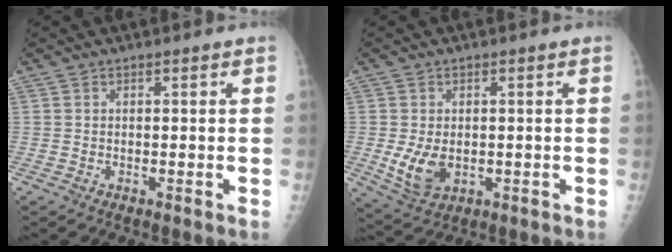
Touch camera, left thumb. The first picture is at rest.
{"total": 6.8, "force": [-0.8, 4.5, 5.0], "torque": [-0.088, -0.010, -0.002]}